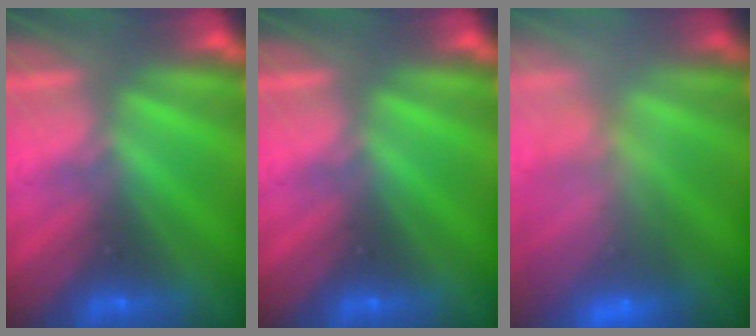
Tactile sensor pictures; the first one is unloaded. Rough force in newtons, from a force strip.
{"total": 0.0}
{"total": 8.3}